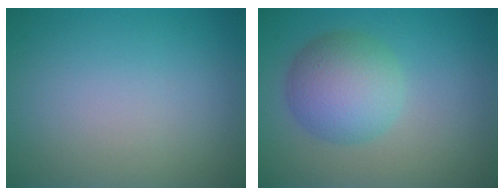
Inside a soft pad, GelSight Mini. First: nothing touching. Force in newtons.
{"total": 5.4, "press": 5.4, "slide": 0.0}